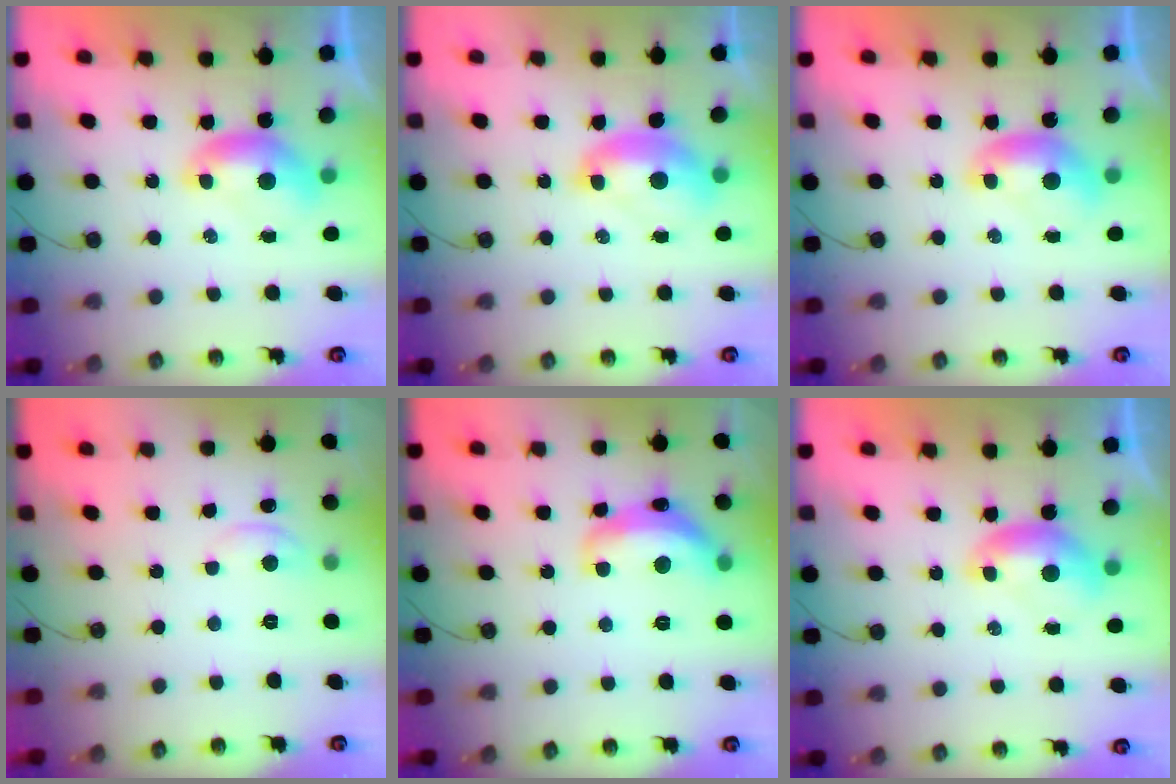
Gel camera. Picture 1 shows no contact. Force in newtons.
{"total": 2.1, "press": 2.0, "slide": 0.7}
{"total": 0.0}
{"total": 1.1, "press": 1.1, "slide": 0.2}
{"total": 8.9, "press": 8.9, "slide": 0.9}
{"total": 0.0}